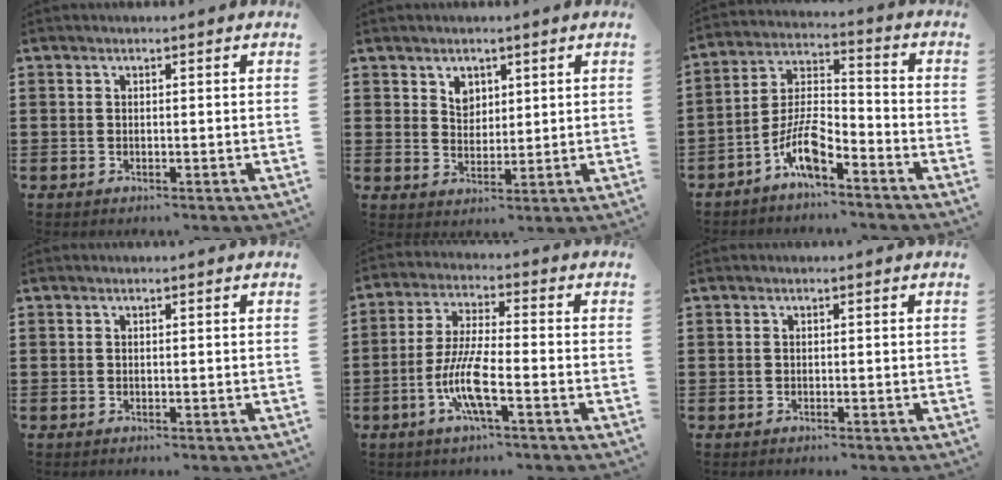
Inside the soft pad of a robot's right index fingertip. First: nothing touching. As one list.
[{"total": 3.0, "force": [2.0, 2.1, 0.9], "torque": [-0.026, 0.006, 0.038]}, {"total": 8.4, "force": [-5.6, 2.5, 5.7], "torque": [-0.135, -0.002, -0.110]}, {"total": 0.0}, {"total": 8.7, "force": [-3.3, 1.7, 7.8], "torque": [-0.175, -0.014, -0.070]}, {"total": 0.0}]